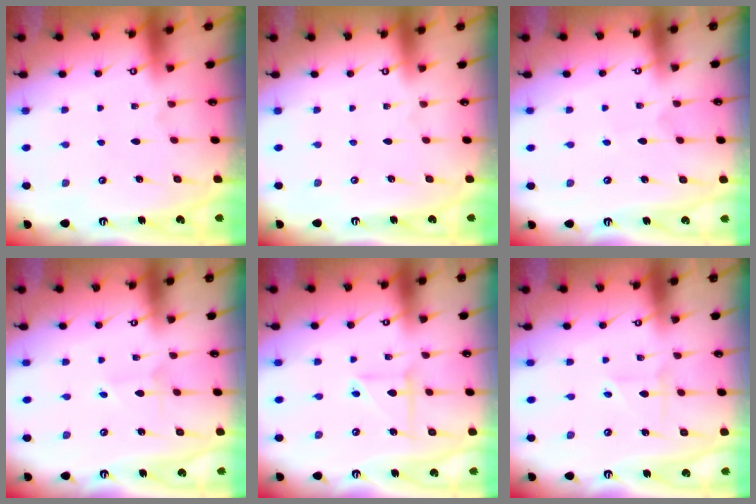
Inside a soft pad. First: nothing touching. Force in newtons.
{"total": 0.0}
{"total": 2.9, "press": 2.8, "slide": 0.2}
{"total": 1.6, "press": 1.6, "slide": 0.2}
{"total": 5.1, "press": 5.0, "slide": 1.3}
{"total": 2.2, "press": 2.1, "slide": 0.6}